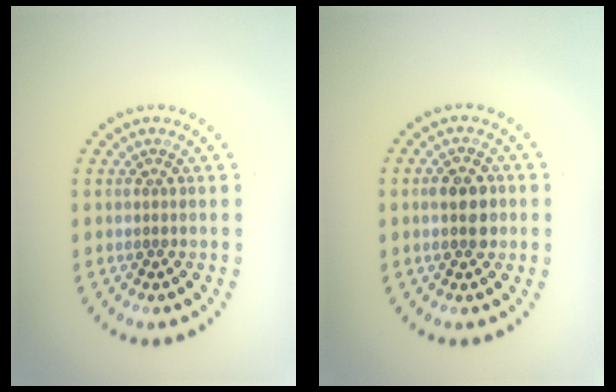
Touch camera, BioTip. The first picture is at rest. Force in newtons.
{"total": 2.7, "press": 2.7, "slide": 0.3}